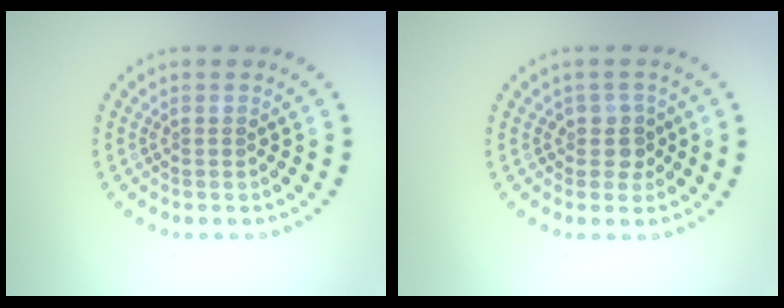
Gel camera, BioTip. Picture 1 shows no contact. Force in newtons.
{"total": 1.8, "press": 1.5, "slide": 0.9}